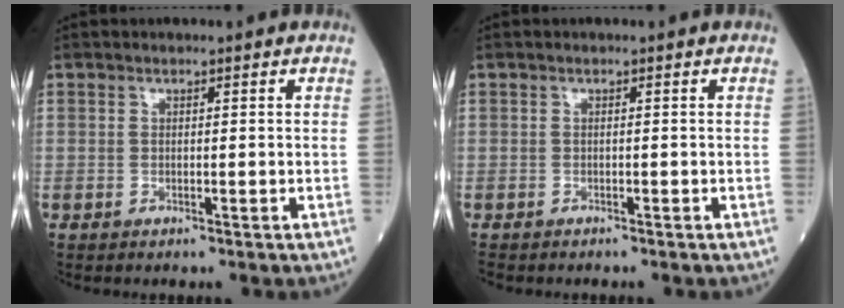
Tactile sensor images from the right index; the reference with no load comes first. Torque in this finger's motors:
{"motor_torque": [-0.17, -0.09, -0.50, -0.16]}